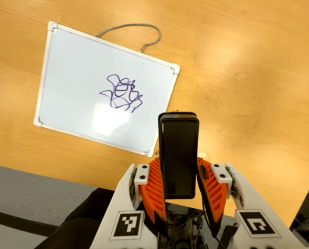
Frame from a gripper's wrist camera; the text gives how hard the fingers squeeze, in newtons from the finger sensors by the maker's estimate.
{"total": 4.9, "left": 3.5, "right": 6.4}